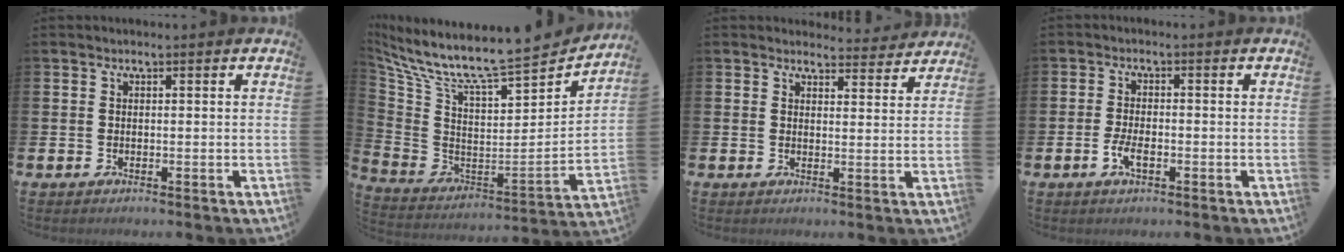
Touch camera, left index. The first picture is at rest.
{"total": 9.6, "force": [8.3, 1.7, 4.6], "torque": [-0.118, -0.072, 0.130]}
{"total": 3.3, "force": [3.2, 0.8, 0.0], "torque": [0.003, -0.020, 0.056]}
{"total": 2.7, "force": [-0.9, 1.1, 2.3], "torque": [-0.037, -0.001, -0.015]}